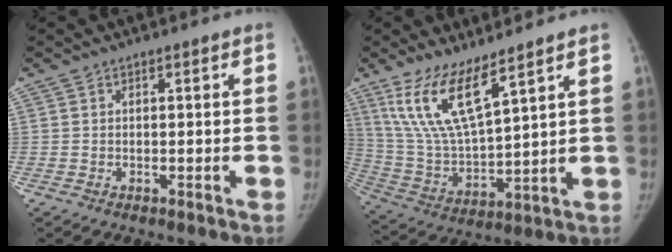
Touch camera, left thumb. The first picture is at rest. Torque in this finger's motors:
{"motor_torque": [0.40, -0.01, 1.71, -1.06, 0.53]}